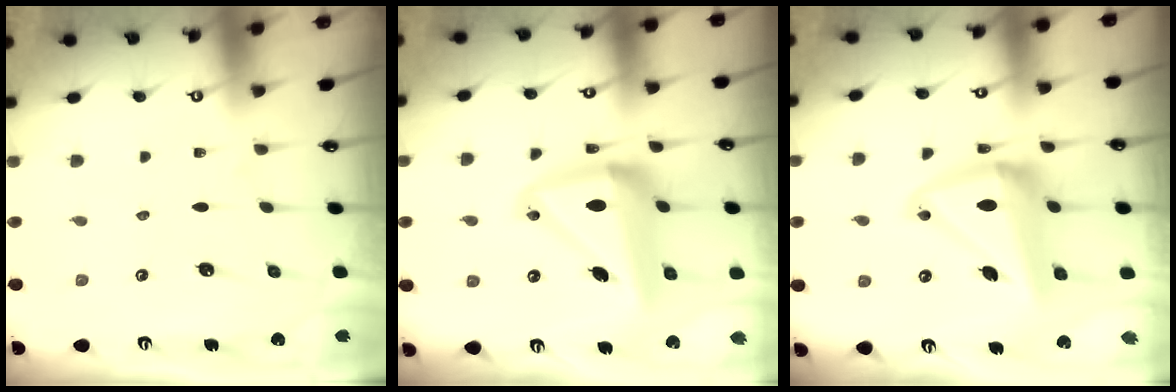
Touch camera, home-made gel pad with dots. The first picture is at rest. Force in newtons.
{"total": 15.6, "press": 15.5, "slide": 1.9}
{"total": 14.9, "press": 14.7, "slide": 2.6}